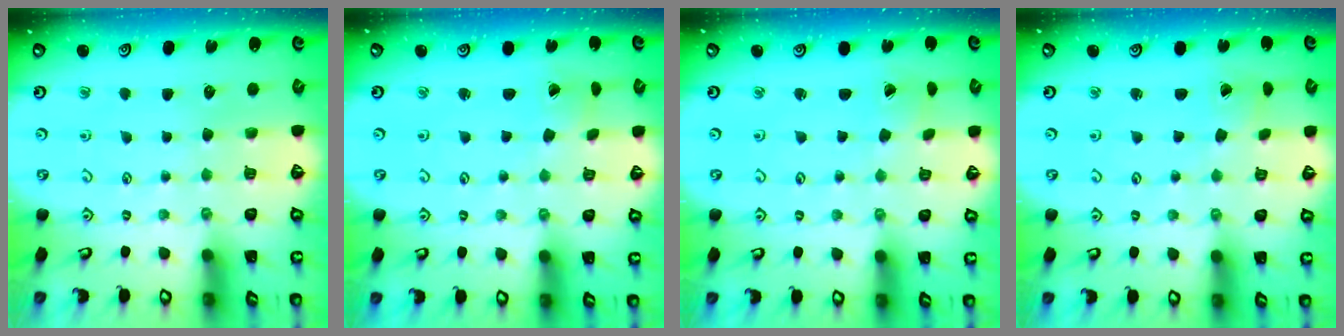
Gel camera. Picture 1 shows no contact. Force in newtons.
{"total": 1.5, "press": 1.5, "slide": 0.1}
{"total": 1.0, "press": 1.0, "slide": 0.1}
{"total": 2.5, "press": 2.5, "slide": 0.1}